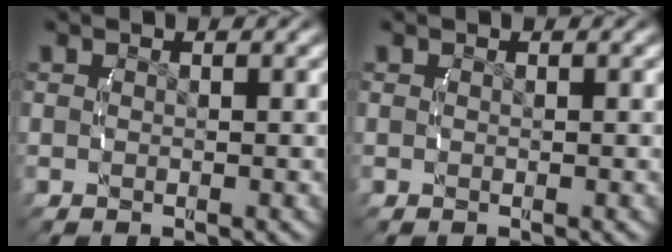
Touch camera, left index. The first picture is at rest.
{"total": 0.0}